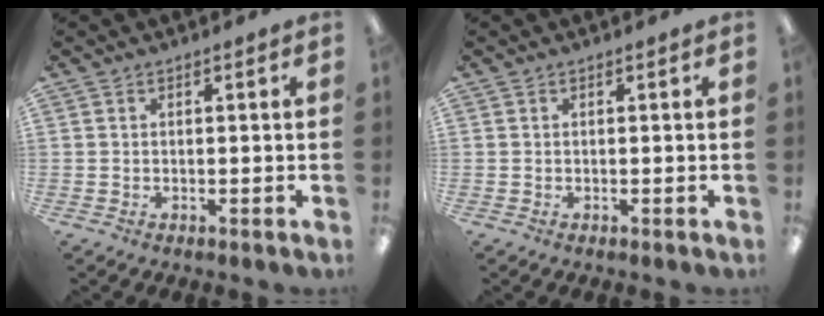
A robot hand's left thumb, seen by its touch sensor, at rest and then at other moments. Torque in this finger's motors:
{"motor_torque": [-0.01, 0.00, 0.01, 0.03, 0.00]}